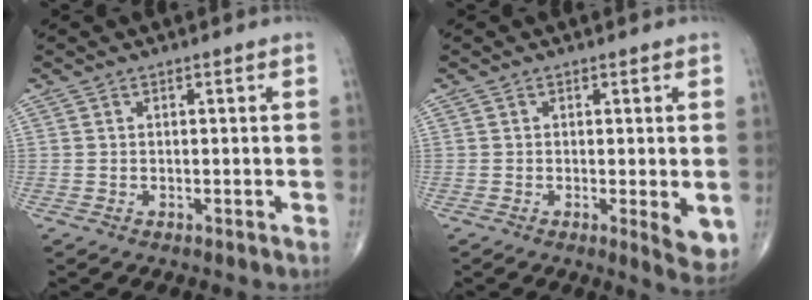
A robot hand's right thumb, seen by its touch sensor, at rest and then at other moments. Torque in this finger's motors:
{"motor_torque": [0.80, 0.56, -0.07, -0.05, 0.11]}